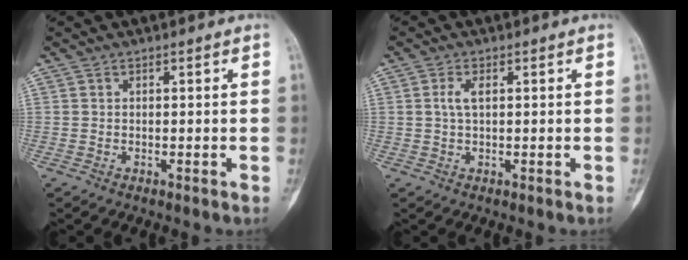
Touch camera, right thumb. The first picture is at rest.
{"total": 2.4, "force": [0.5, 1.0, 2.1], "torque": [-0.049, 0.006, 0.010]}